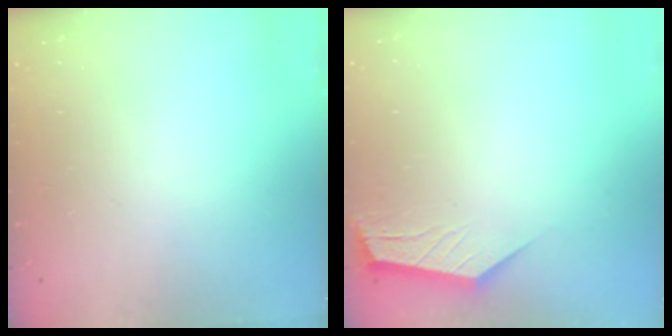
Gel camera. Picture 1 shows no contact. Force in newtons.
{"total": 2.2, "press": 2.1, "slide": 0.4}